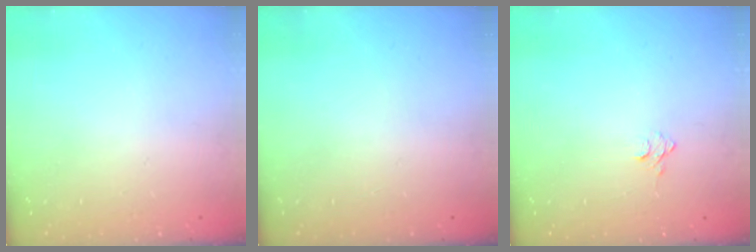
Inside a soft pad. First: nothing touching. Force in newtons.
{"total": 0.0}
{"total": 4.8, "press": 4.8, "slide": 0.5}